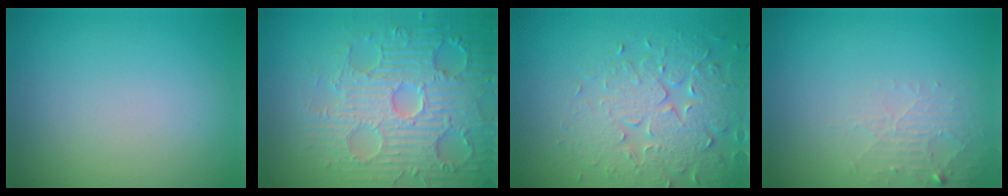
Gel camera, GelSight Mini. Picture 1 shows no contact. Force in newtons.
{"total": 7.1, "press": 6.0, "slide": 3.9}
{"total": 5.1, "press": 4.7, "slide": 1.9}
{"total": 1.9, "press": 1.9, "slide": 0.3}